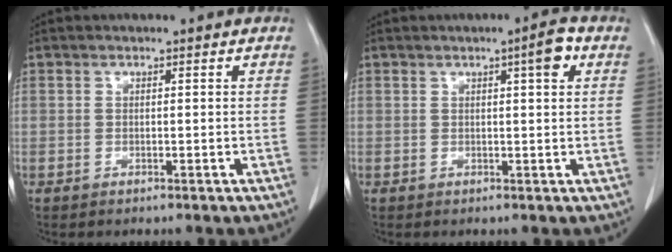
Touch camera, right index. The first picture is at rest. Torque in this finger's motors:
{"motor_torque": [0.14, 0.08, 0.06, 0.02]}